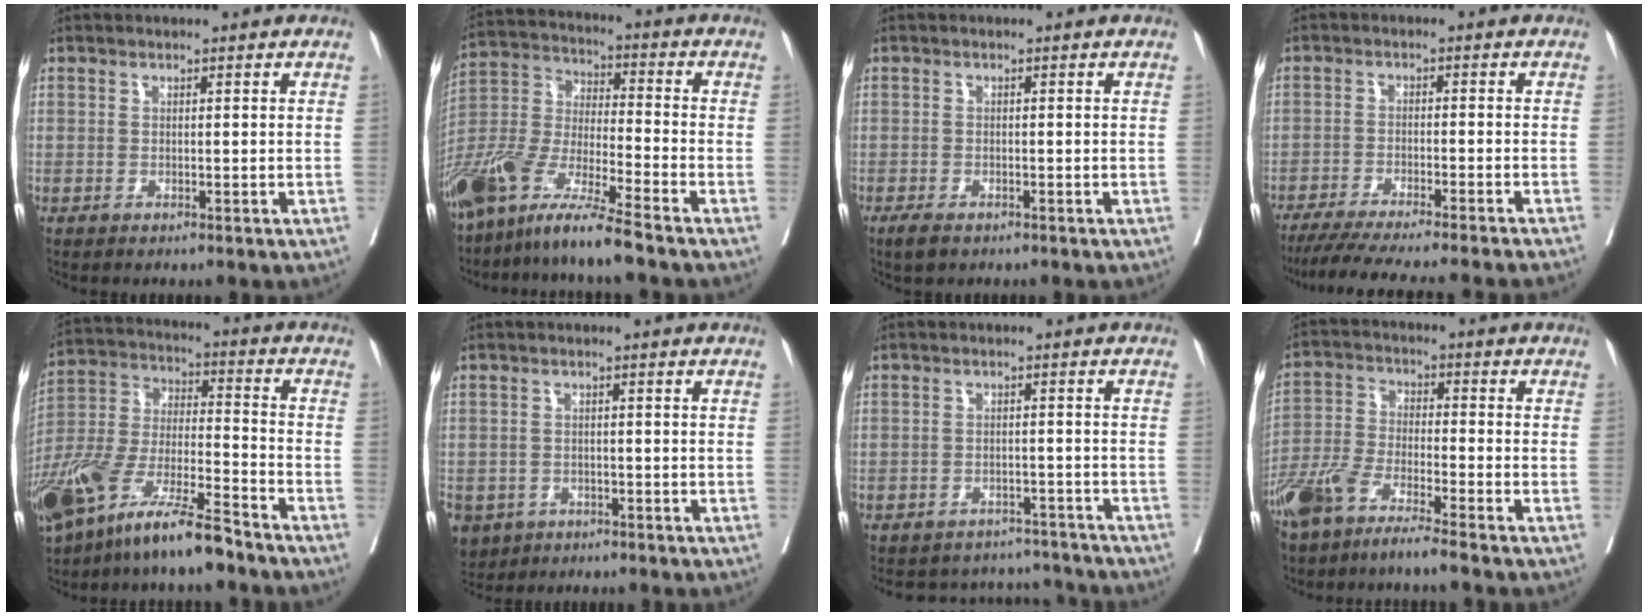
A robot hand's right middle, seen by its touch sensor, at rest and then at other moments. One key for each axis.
{"total": 13.9, "fx": -10.6, "fy": 0.3, "fz": 9.0, "tx": -0.194, "ty": -0.021, "tz": -0.204}
{"total": 2.0, "fx": -1.4, "fy": 0.9, "fz": 1.2, "tx": -0.026, "ty": -0.004, "tz": -0.018}
{"total": 16.1, "fx": -14.3, "fy": -0.8, "fz": 7.2, "tx": -0.107, "ty": -0.042, "tz": -0.207}
{"total": 17.3, "fx": -12.4, "fy": 3.3, "fz": 11.7, "tx": -0.257, "ty": -0.023, "tz": -0.235}
{"total": 7.0, "fx": -3.9, "fy": 5.4, "fz": 1.9, "tx": -0.049, "ty": -0.002, "tz": -0.058}
{"total": 8.1, "fx": -7.8, "fy": 2.1, "fz": -0.3, "tx": 0.011, "ty": 0.024, "tz": -0.094}
{"total": 7.6, "fx": -6.0, "fy": 0.3, "fz": 4.6, "tx": -0.101, "ty": -0.016, "tz": -0.125}